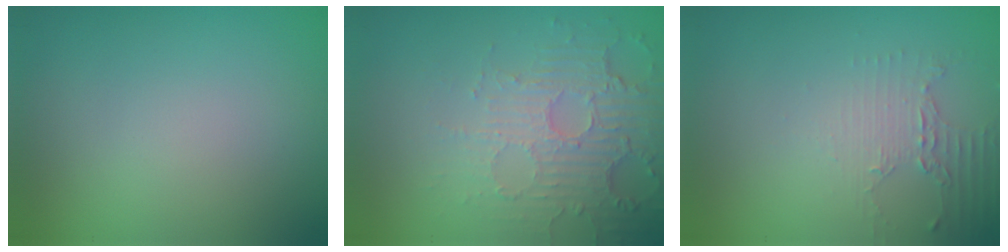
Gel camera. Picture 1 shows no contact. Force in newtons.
{"total": 5.5, "press": 3.5, "slide": 4.3}
{"total": 2.2, "press": 1.6, "slide": 1.5}